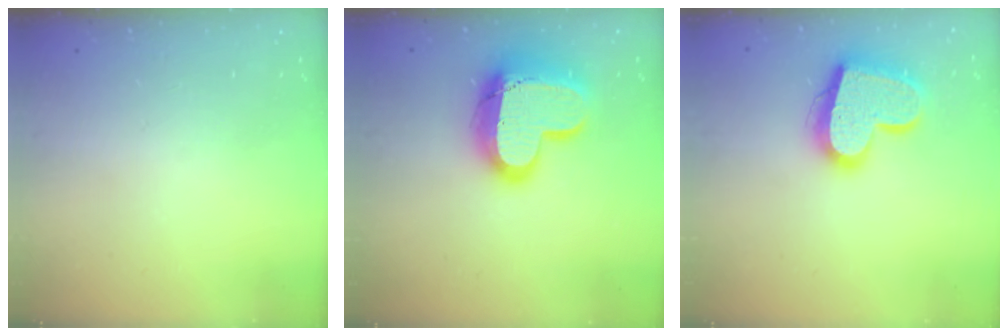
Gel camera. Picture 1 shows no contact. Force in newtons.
{"total": 23.1, "press": 23.0, "slide": 1.7}
{"total": 20.3, "press": 20.3, "slide": 1.5}